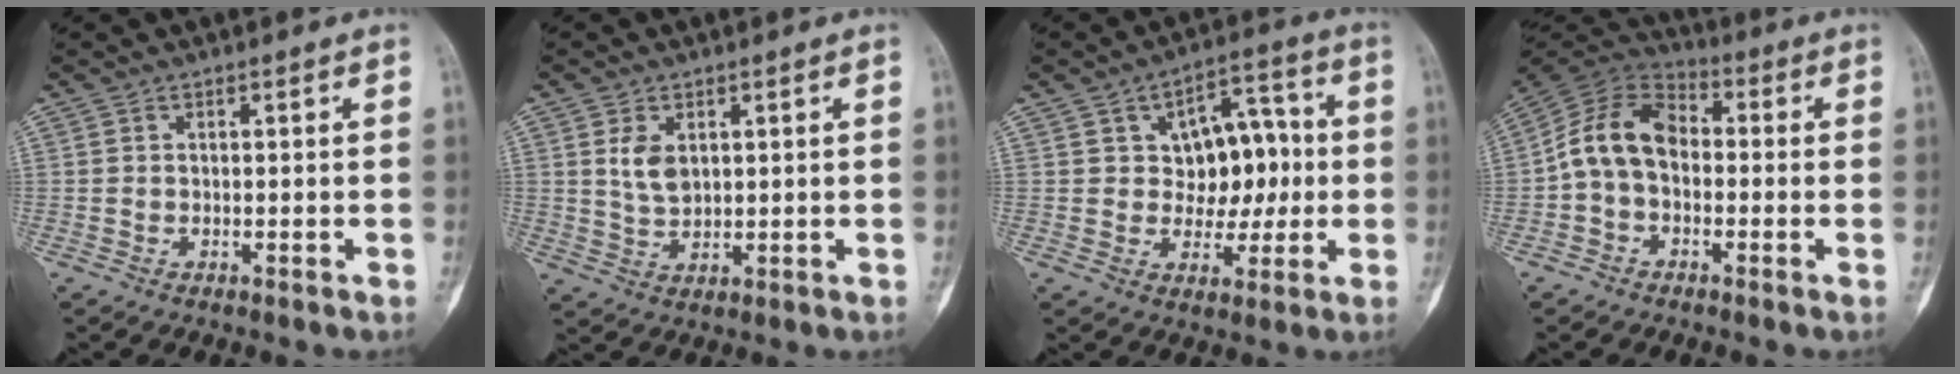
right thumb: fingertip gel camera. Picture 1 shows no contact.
{"total": 4.7, "force": [1.6, 3.0, 3.3], "torque": [-0.049, -0.011, 0.037]}
{"total": 11.6, "force": [1.2, 7.8, 8.5], "torque": [-0.067, 0.021, 0.019]}
{"total": 11.4, "force": [-1.0, 8.0, 8.1], "torque": [-0.133, 0.037, -0.035]}